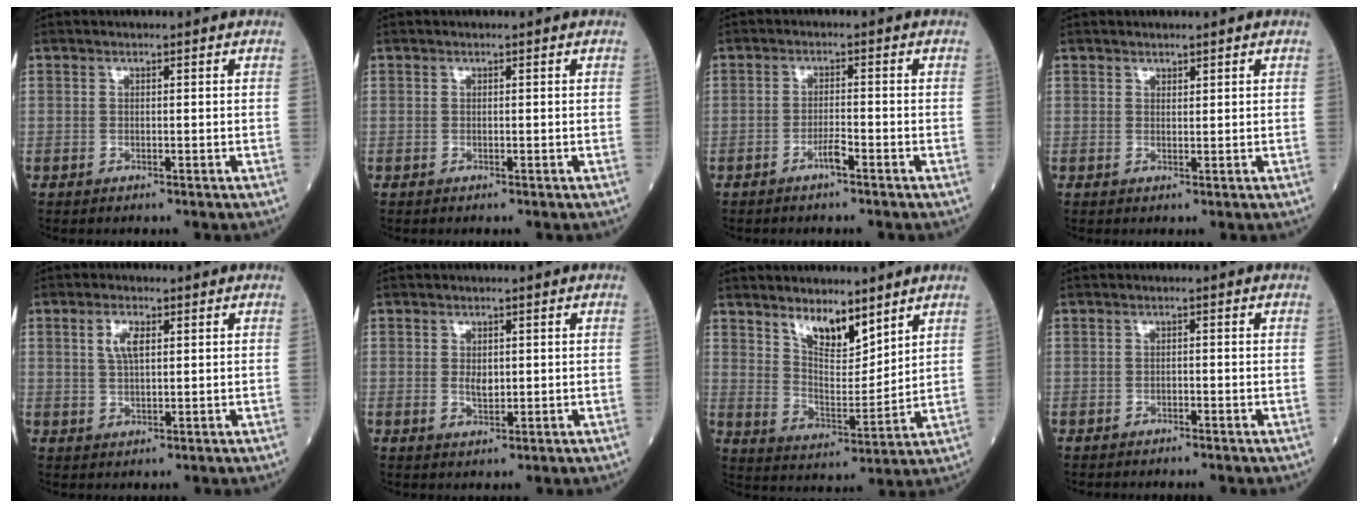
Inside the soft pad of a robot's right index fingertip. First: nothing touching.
{"total": 0.0}
{"total": 2.1, "force": [-1.5, 0.1, 1.5], "torque": [-0.027, 0.001, -0.028]}
{"total": 0.8, "force": [0.8, 0.2, 0.2], "torque": [-0.005, -0.002, 0.013]}
{"total": 3.6, "force": [1.3, 1.3, 3.1], "torque": [-0.064, 0.005, 0.025]}
{"total": 2.0, "force": [0.2, 1.1, 1.7], "torque": [-0.029, -0.004, 0.005]}
{"total": 7.9, "force": [6.0, 2.6, 4.5], "torque": [-0.079, -0.012, 0.113]}
{"total": 0.5, "force": [-0.4, 0.2, 0.2], "torque": [-0.003, 0.001, -0.012]}